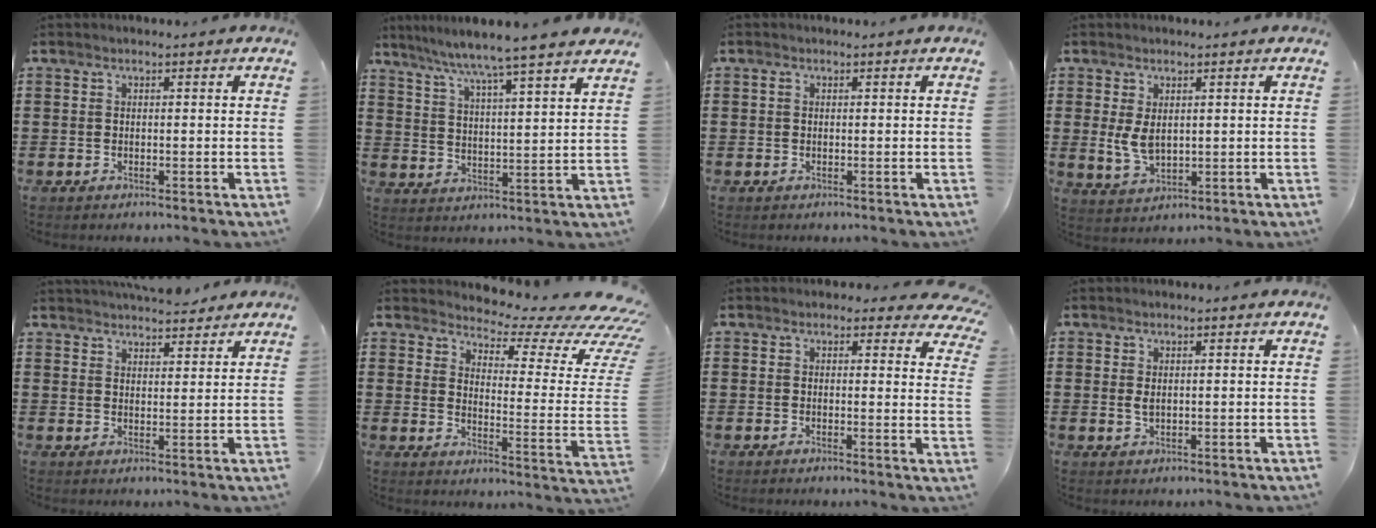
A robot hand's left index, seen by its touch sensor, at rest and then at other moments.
{"total": 5.8, "force": [5.2, -1.4, 2.3], "torque": [-0.068, -0.041, 0.081]}
{"total": 0.7, "force": [0.0, 0.5, 0.4], "torque": [-0.010, 0.003, 0.000]}
{"total": 4.2, "force": [0.8, 2.6, 3.3], "torque": [-0.083, 0.000, 0.011]}
{"total": 4.3, "force": [4.2, 0.8, 0.8], "torque": [-0.019, -0.013, 0.077]}
{"total": 5.4, "force": [4.5, 1.1, 2.8], "torque": [-0.053, -0.051, 0.071]}
{"total": 2.2, "force": [1.8, 0.9, 0.9], "torque": [-0.011, -0.004, 0.029]}
{"total": 1.5, "force": [0.4, 0.7, 1.3], "torque": [-0.036, 0.000, 0.003]}